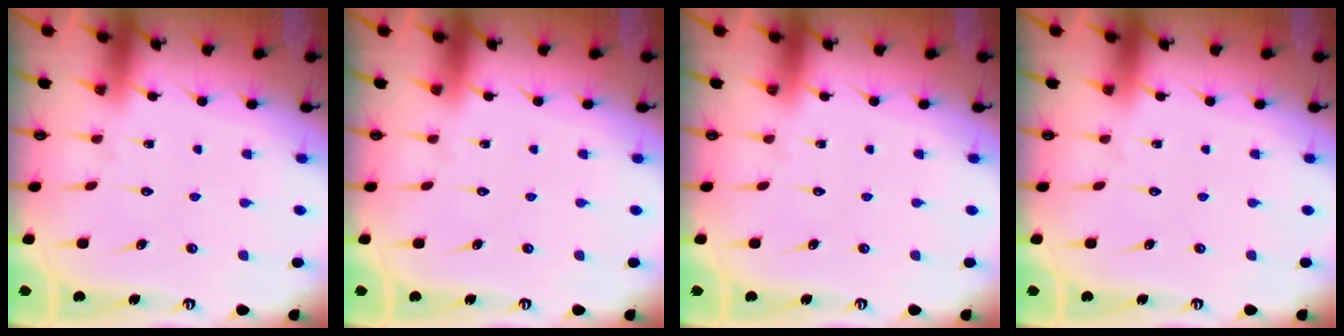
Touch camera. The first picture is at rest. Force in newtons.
{"total": 0.0}
{"total": 0.0}
{"total": 0.0}